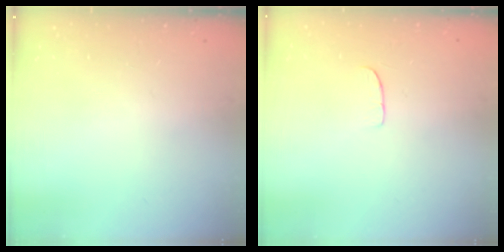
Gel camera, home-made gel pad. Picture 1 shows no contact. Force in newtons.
{"total": 5.4, "press": 5.4, "slide": 0.4}